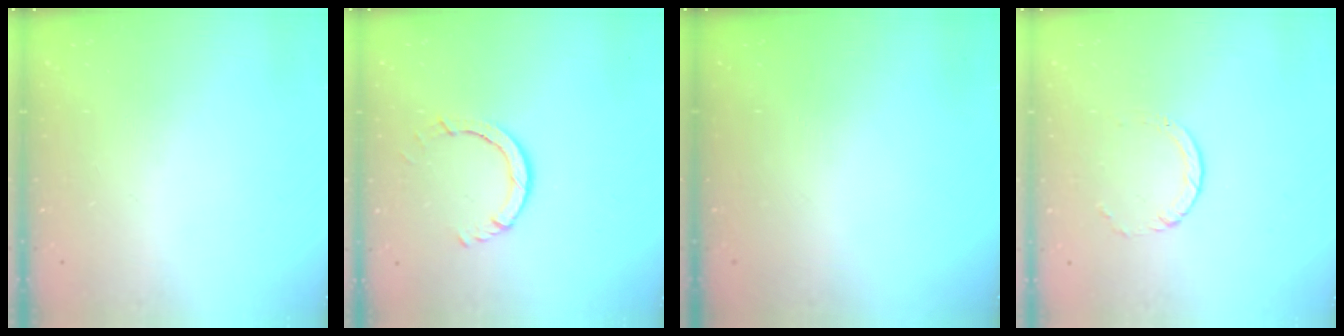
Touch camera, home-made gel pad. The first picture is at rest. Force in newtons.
{"total": 3.8, "press": 3.8, "slide": 0.5}
{"total": 0.0}
{"total": 1.0, "press": 1.0, "slide": 0.1}